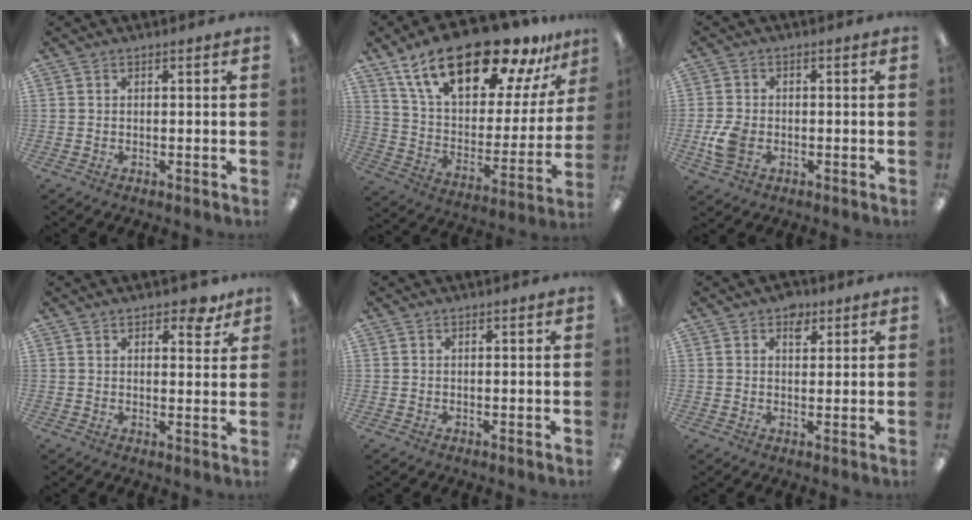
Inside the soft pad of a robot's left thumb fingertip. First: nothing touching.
{"total": 26.4, "force": [18.4, 10.6, 15.7], "torque": [-0.264, -0.110, 0.314]}
{"total": 6.2, "force": [-1.8, 4.3, 4.1], "torque": [-0.082, 0.000, -0.034]}
{"total": 5.2, "force": [3.7, 2.3, 2.7], "torque": [-0.030, -0.014, 0.060]}
{"total": 0.0}
{"total": 4.0, "force": [2.1, 2.6, 2.2], "torque": [-0.014, -0.008, 0.032]}